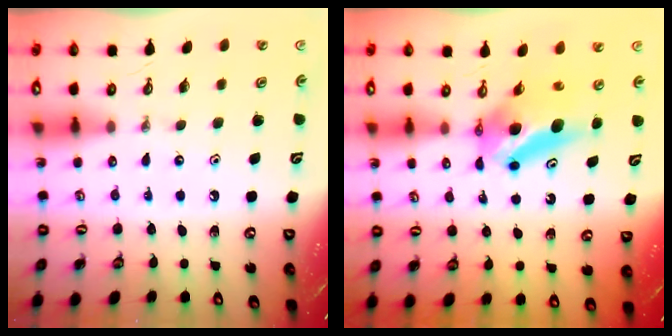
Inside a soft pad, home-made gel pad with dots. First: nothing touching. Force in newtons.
{"total": 7.2, "press": 6.6, "slide": 2.8}